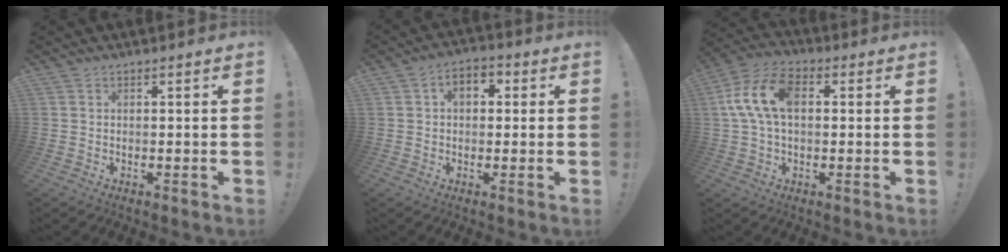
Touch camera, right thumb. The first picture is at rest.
{"total": 5.1, "force": [0.8, 3.8, 3.3], "torque": [-0.049, 0.007, 0.012]}
{"total": 12.9, "force": [1.7, 7.8, 10.2], "torque": [-0.200, 0.013, 0.033]}